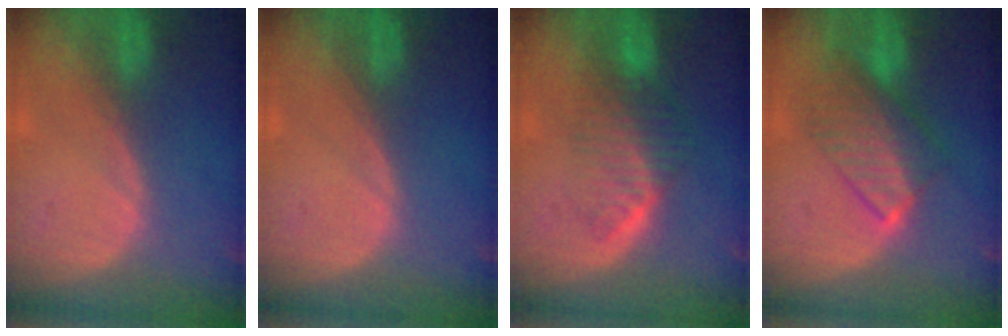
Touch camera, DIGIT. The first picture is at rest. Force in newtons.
{"total": 0.0}
{"total": 6.5, "press": 5.8, "slide": 2.8}
{"total": 7.3, "press": 7.1, "slide": 1.8}